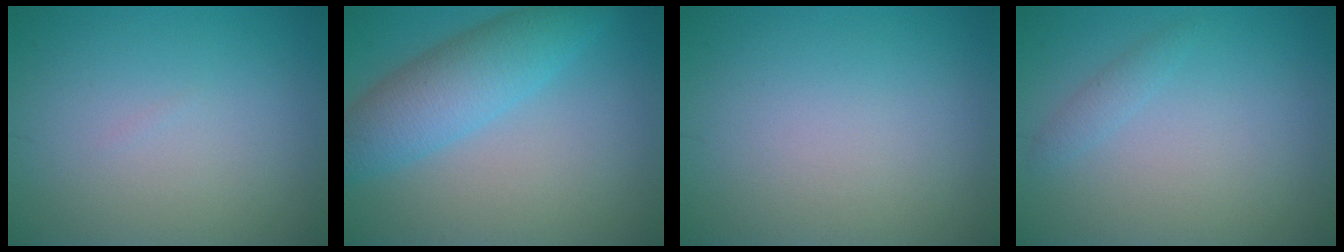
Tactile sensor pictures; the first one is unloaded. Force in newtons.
{"total": 5.8, "press": 5.8, "slide": 0.1}
{"total": 0.0}
{"total": 1.0, "press": 1.0, "slide": 0.1}